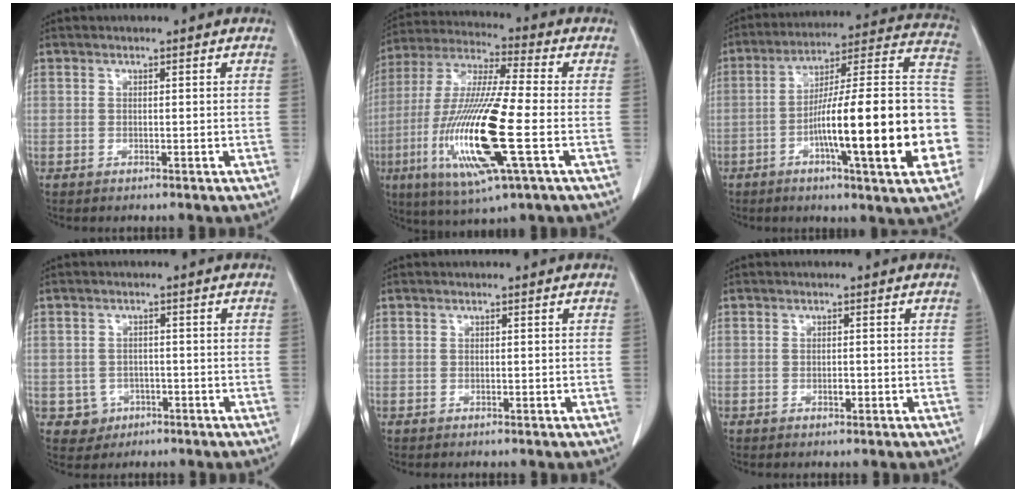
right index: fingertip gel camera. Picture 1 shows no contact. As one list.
[{"total": 18.9, "force": [-4.6, 1.4, 18.3], "torque": [-0.389, -0.020, -0.083]}, {"total": 25.1, "force": [-6.2, 2.0, 24.3], "torque": [-0.289, 0.014, -0.093]}, {"total": 3.4, "force": [-1.2, 3.2, 0.1], "torque": [0.006, 0.012, -0.009]}, {"total": 0.0}, {"total": 0.9, "force": [-0.3, 0.3, 0.7], "torque": [-0.018, 0.000, 0.000]}]